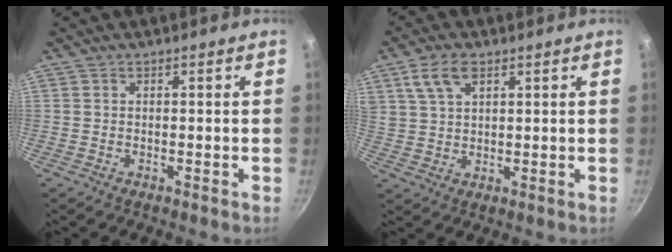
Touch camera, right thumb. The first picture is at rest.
{"total": 6.6, "force": [3.4, 3.7, 4.4], "torque": [-0.076, 0.000, 0.067]}